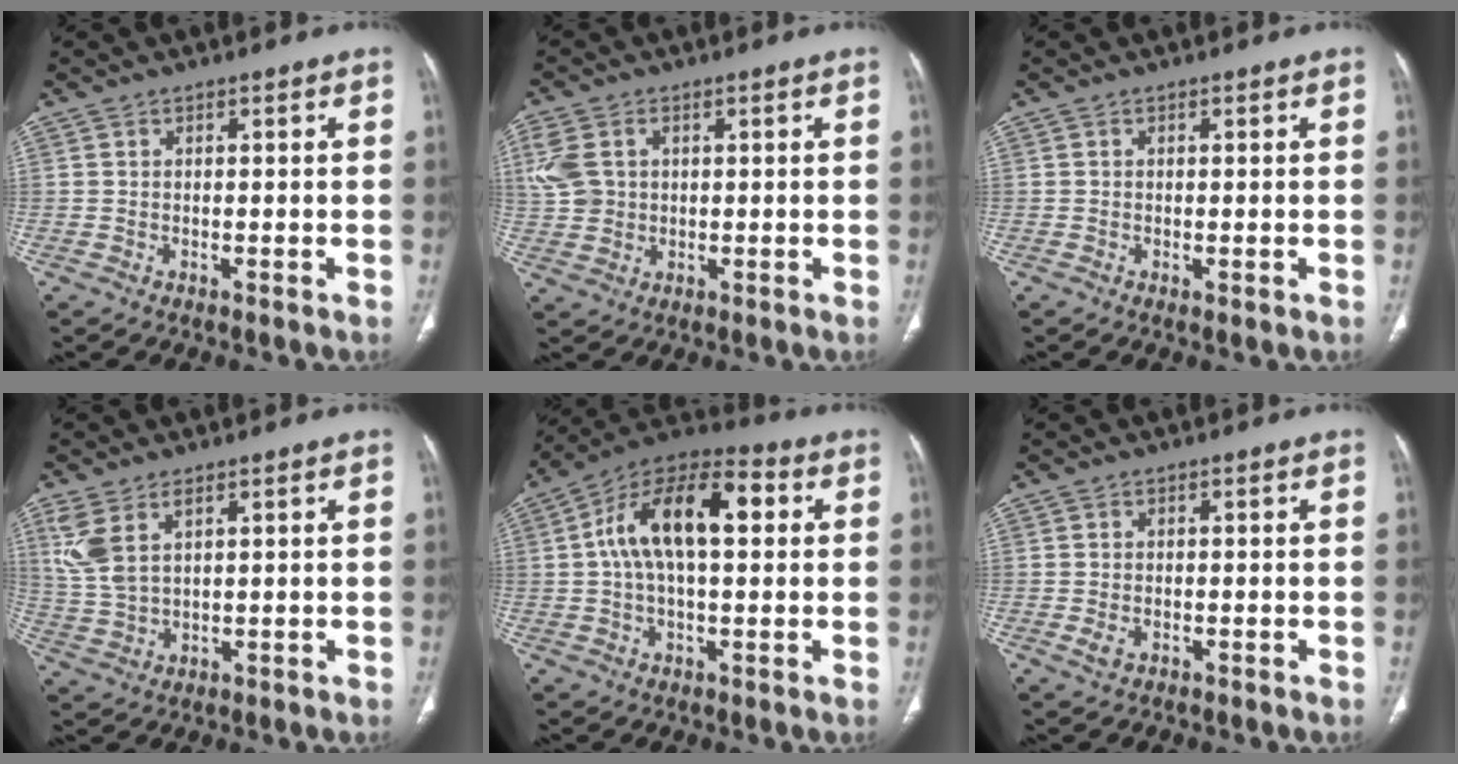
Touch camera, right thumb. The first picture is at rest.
{"total": 7.2, "force": [1.8, 5.4, 4.3], "torque": [-0.094, 0.004, 0.041]}
{"total": 0.7, "force": [-0.2, 0.2, 0.6], "torque": [-0.014, -0.004, -0.002]}
{"total": 7.3, "force": [3.4, 3.6, 5.4], "torque": [-0.129, -0.004, 0.080]}
{"total": 16.9, "force": [3.1, 8.4, 14.4], "torque": [-0.240, 0.037, 0.044]}
{"total": 1.9, "force": [-0.5, 1.2, 1.4], "torque": [-0.032, 0.003, -0.008]}